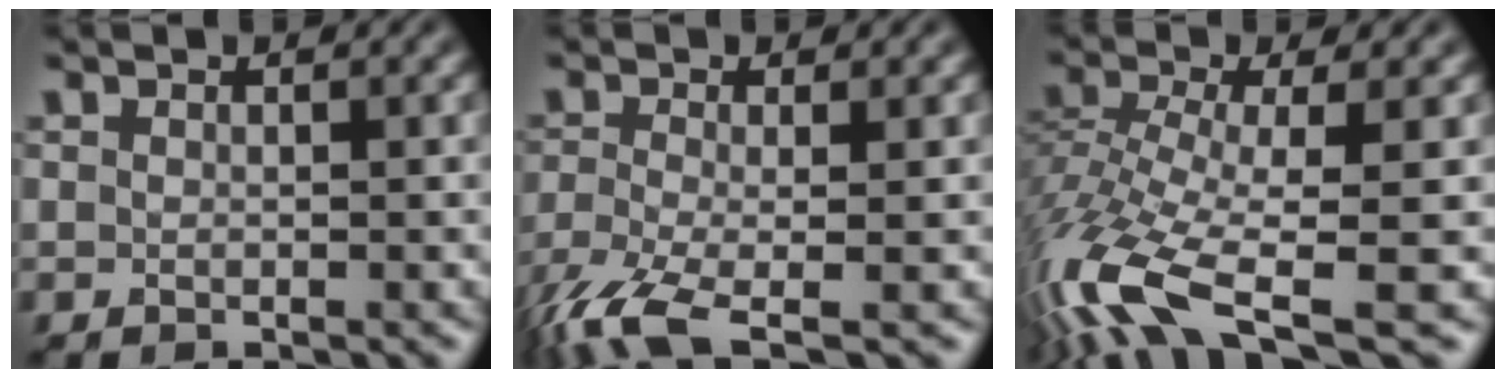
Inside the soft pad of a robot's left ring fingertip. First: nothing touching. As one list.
[{"total": 6.5, "force": [-4.3, 1.5, 4.6], "torque": [-0.101, -0.017, -0.094]}, {"total": 11.4, "force": [-6.7, 3.1, 8.7], "torque": [-0.190, -0.006, -0.122]}]